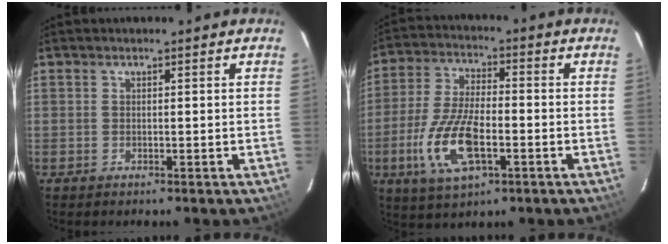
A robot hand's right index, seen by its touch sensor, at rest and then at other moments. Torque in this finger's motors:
{"motor_torque": [1.70, -0.44, 0.84, 0.15]}